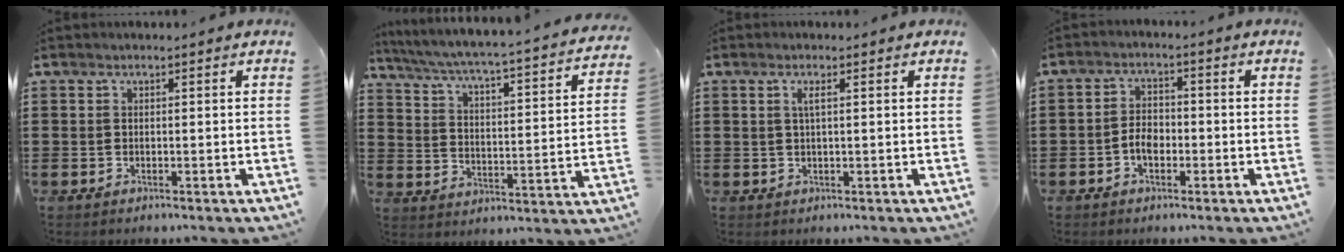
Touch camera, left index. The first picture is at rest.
{"total": 3.5, "force": [3.1, -0.6, 1.7], "torque": [-0.053, -0.040, 0.037]}
{"total": 1.6, "force": [0.5, 0.1, 1.5], "torque": [-0.032, 0.000, 0.008]}
{"total": 3.2, "force": [-1.2, 1.9, 2.2], "torque": [-0.049, 0.003, -0.026]}